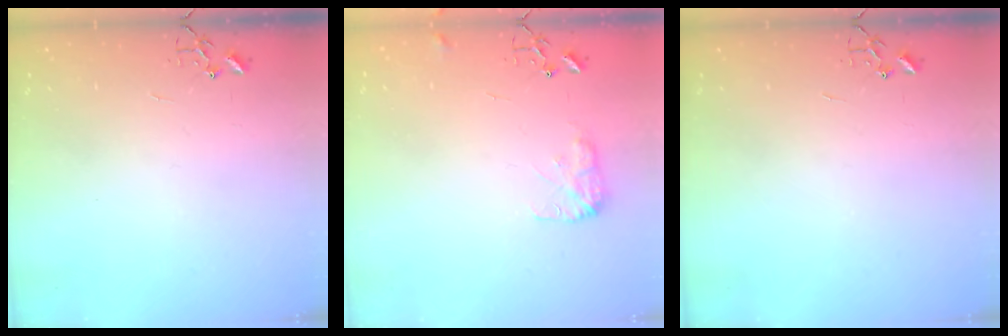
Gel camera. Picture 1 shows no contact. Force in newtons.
{"total": 8.3, "press": 8.3, "slide": 0.2}
{"total": 0.0}